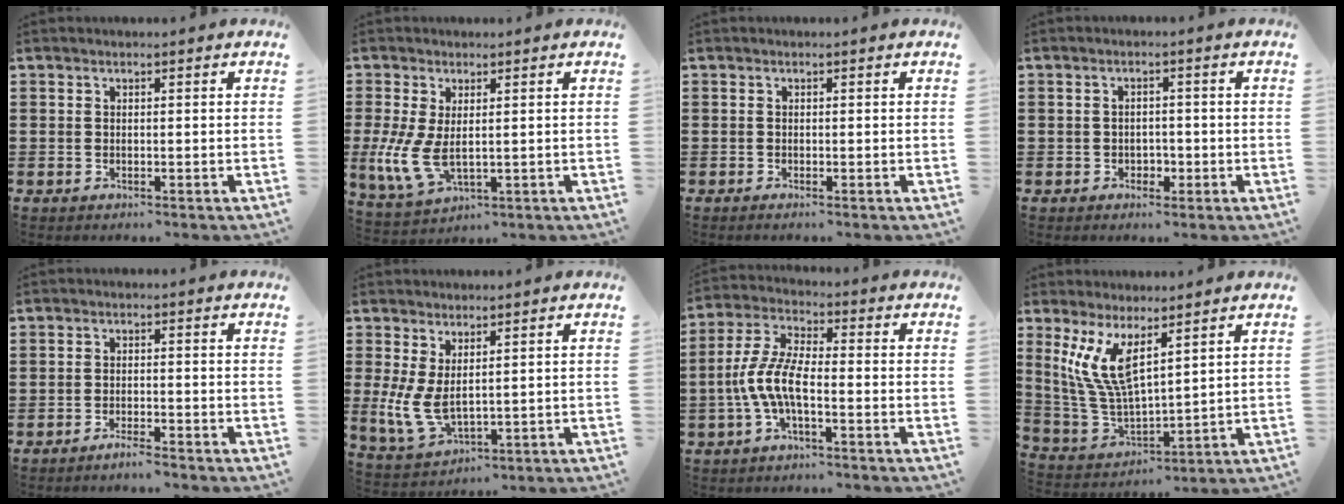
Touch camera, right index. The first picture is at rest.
{"total": 6.6, "force": [0.3, 3.4, 5.6], "torque": [-0.142, -0.010, 0.004]}
{"total": 0.0}
{"total": 1.8, "force": [-0.6, 1.6, 0.6], "torque": [-0.017, 0.003, -0.015]}
{"total": 2.0, "force": [-1.8, 0.0, 0.7], "torque": [-0.014, 0.001, -0.034]}
{"total": 5.9, "force": [1.1, 3.1, 4.9], "torque": [-0.131, -0.009, 0.018]}
{"total": 7.3, "force": [-2.5, 2.5, 6.4], "torque": [-0.160, -0.011, -0.053]}
{"total": 8.9, "force": [4.1, 3.0, 7.3], "torque": [-0.182, -0.024, 0.071]}